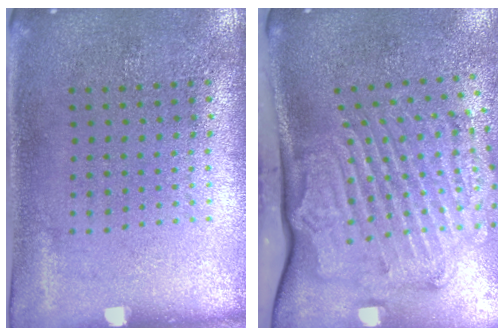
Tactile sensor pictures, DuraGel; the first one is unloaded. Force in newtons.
{"total": 2.6, "press": 2.2, "slide": 1.4}